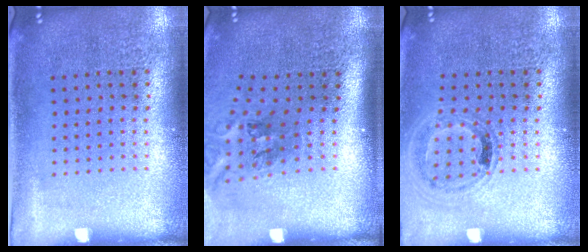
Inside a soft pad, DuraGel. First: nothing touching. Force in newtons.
{"total": 2.1, "press": 1.3, "slide": 1.7}
{"total": 0.9, "press": 0.9, "slide": 0.1}